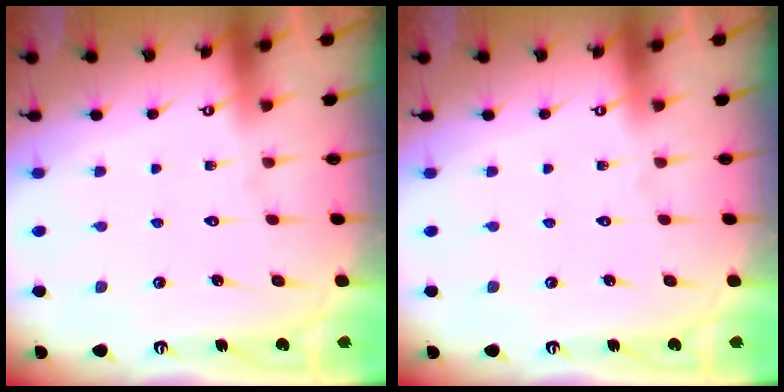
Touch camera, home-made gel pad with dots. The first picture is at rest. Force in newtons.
{"total": 0.0}